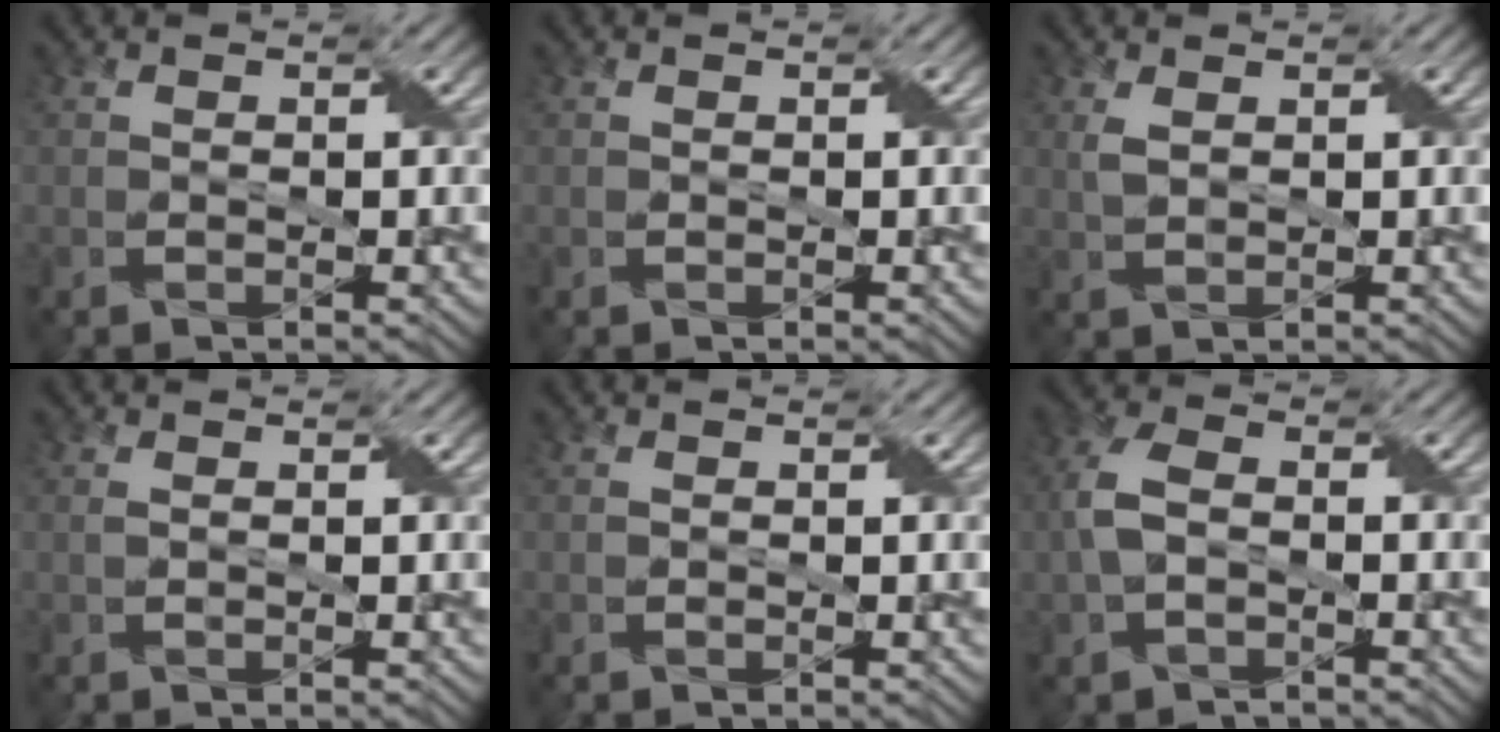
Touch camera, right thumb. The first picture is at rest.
{"total": 0.0}
{"total": 2.1, "force": [0.7, 1.1, 1.6], "torque": [-0.046, 0.004, 0.018]}
{"total": 0.7, "force": [0.1, 0.2, 0.7], "torque": [-0.019, 0.003, 0.002]}
{"total": 0.8, "force": [-0.1, 0.5, 0.5], "torque": [-0.011, 0.002, 0.001]}
{"total": 5.4, "force": [-0.9, 3.5, 4.0], "torque": [-0.106, 0.006, -0.023]}